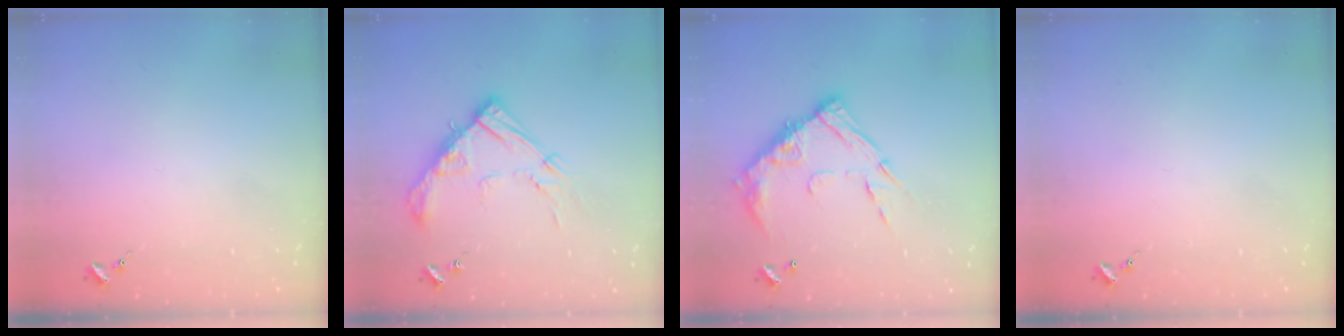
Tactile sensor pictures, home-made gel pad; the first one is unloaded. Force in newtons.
{"total": 16.8, "press": 16.7, "slide": 1.7}
{"total": 16.0, "press": 15.9, "slide": 1.4}
{"total": 0.0}